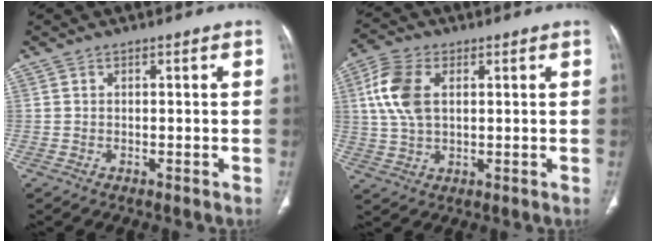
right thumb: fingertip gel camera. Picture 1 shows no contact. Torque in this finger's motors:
{"motor_torque": [-0.02, 1.47, 0.24, 0.10, 0.09]}